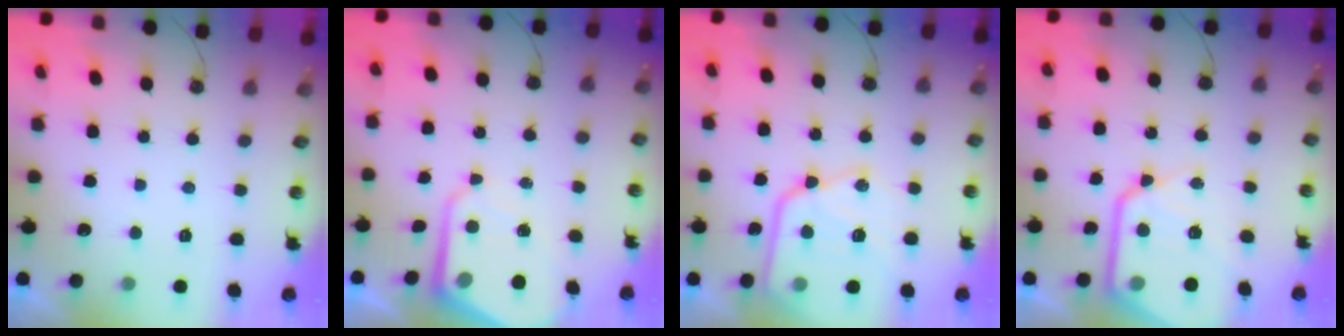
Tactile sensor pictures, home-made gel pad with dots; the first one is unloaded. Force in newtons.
{"total": 9.2, "press": 9.1, "slide": 0.8}
{"total": 17.0, "press": 16.9, "slide": 1.6}
{"total": 16.8, "press": 16.7, "slide": 1.9}